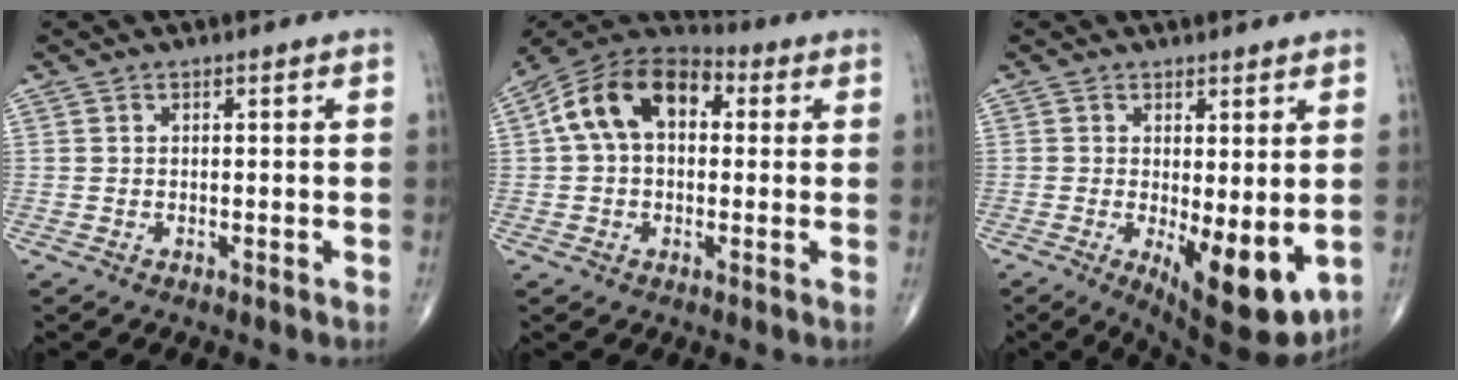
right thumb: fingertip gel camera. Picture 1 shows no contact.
{"total": 14.0, "force": [2.5, 9.1, 10.3], "torque": [-0.169, 0.038, 0.030]}
{"total": 11.0, "force": [-1.9, 4.1, 10.0], "torque": [-0.138, -0.027, -0.015]}